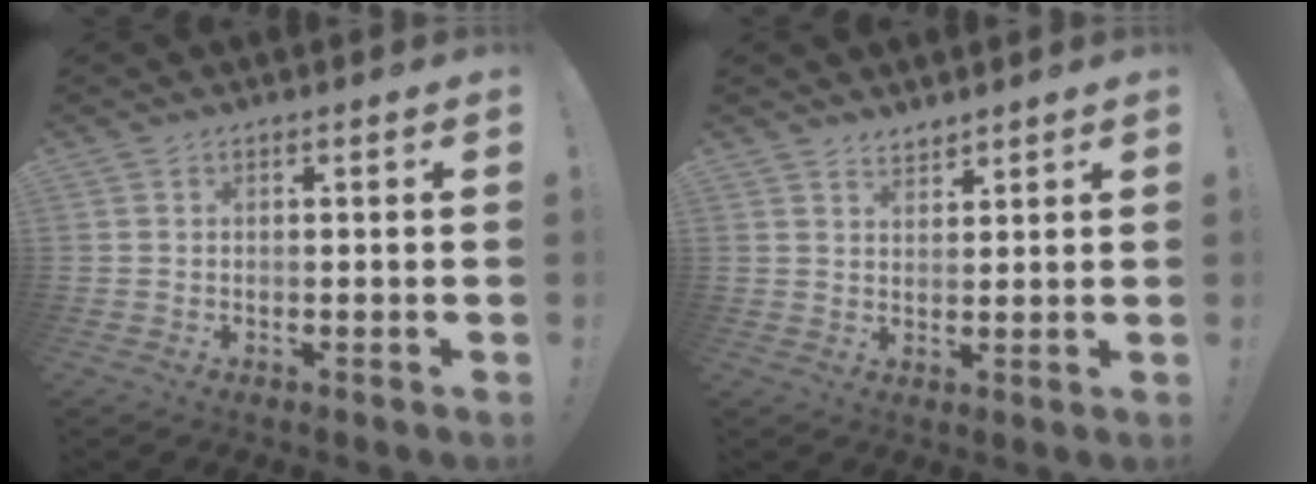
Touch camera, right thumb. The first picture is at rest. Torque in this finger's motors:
{"motor_torque": [-0.14, 0.52, -0.22, 0.31, 0.00]}